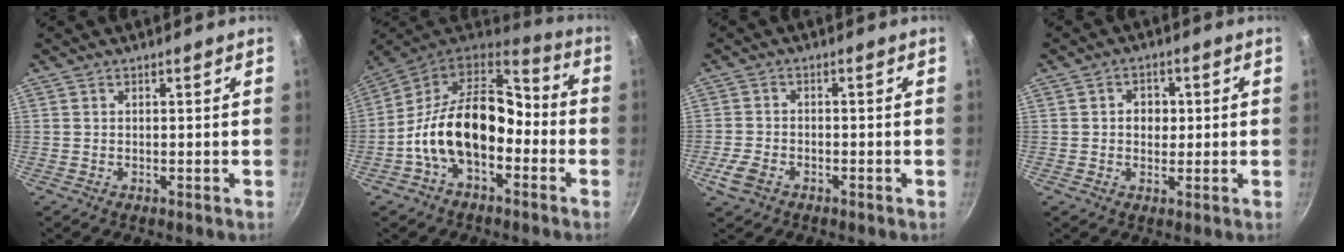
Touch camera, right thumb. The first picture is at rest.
{"total": 18.5, "force": [-4.1, 11.7, 13.7], "torque": [-0.211, 0.060, -0.089]}
{"total": 4.6, "force": [-2.4, 2.8, 2.7], "torque": [-0.062, 0.012, -0.050]}
{"total": 4.0, "force": [0.3, 3.3, 2.2], "torque": [-0.012, 0.001, 0.001]}